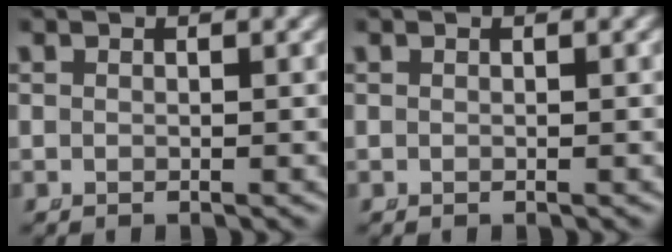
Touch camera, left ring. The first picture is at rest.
{"total": 0.0}